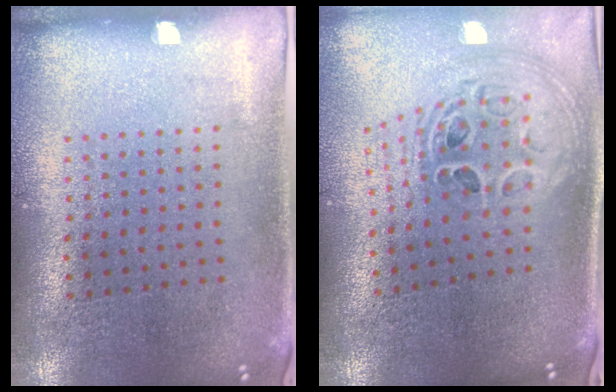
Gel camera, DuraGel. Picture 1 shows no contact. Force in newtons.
{"total": 1.7, "press": 1.5, "slide": 0.9}